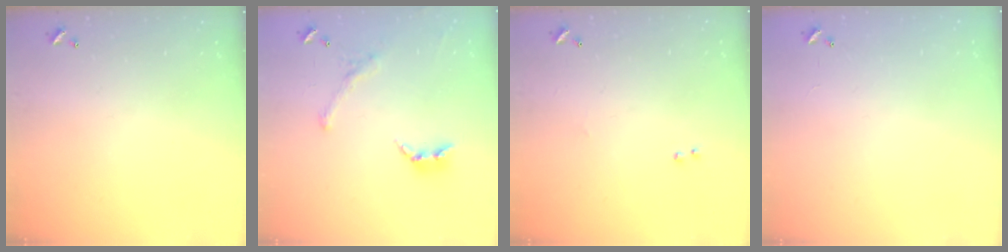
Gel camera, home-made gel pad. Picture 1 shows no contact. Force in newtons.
{"total": 1.2, "press": 0.5, "slide": 1.1}
{"total": 2.3, "press": 2.2, "slide": 0.8}
{"total": 8.7, "press": 8.7, "slide": 0.5}